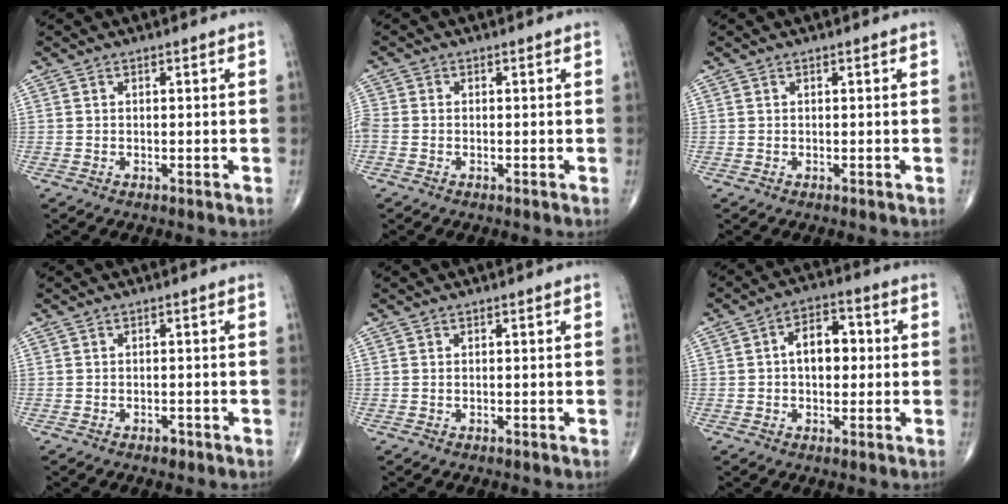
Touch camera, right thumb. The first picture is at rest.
{"total": 2.8, "force": [-0.8, 2.0, 1.8], "torque": [-0.056, 0.005, -0.019]}
{"total": 0.0}
{"total": 1.2, "force": [-0.8, 0.7, 0.6], "torque": [-0.009, 0.001, -0.011]}
{"total": 0.0}
{"total": 7.9, "force": [0.5, 5.0, 6.1], "torque": [-0.071, 0.020, 0.000]}